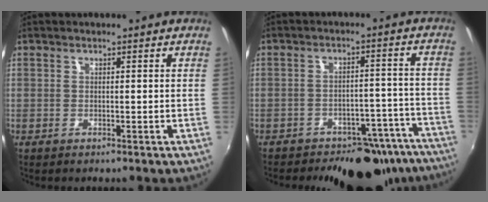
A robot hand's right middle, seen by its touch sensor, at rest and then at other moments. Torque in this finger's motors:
{"motor_torque": [1.07, -1.07, 0.25, 0.10]}